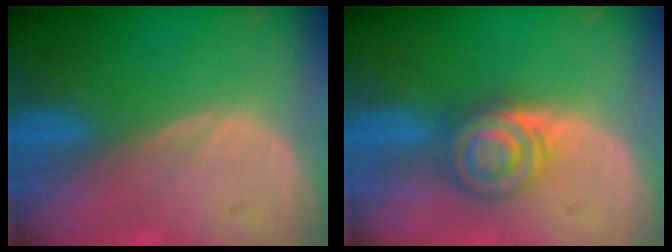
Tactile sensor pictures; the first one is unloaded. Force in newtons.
{"total": 6.0, "press": 5.5, "slide": 2.2}